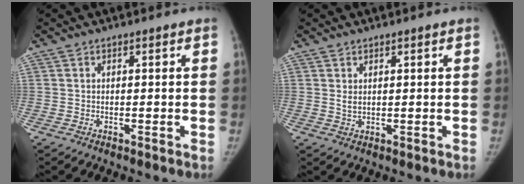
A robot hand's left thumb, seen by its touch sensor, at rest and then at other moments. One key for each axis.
{"total": 1.7, "fx": 0.8, "fy": 0.7, "fz": 1.3, "tx": -0.022, "ty": -0.007, "tz": 0.020}